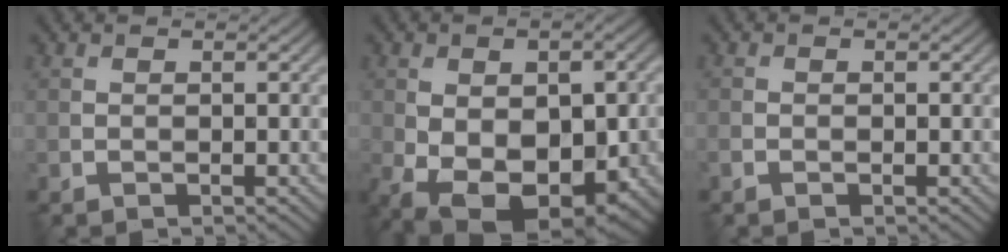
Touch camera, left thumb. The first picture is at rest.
{"total": 13.9, "force": [-3.8, 8.3, 10.5], "torque": [-0.185, -0.045, -0.029]}
{"total": 0.6, "force": [-0.3, 0.2, 0.5], "torque": [-0.011, -0.001, -0.007]}